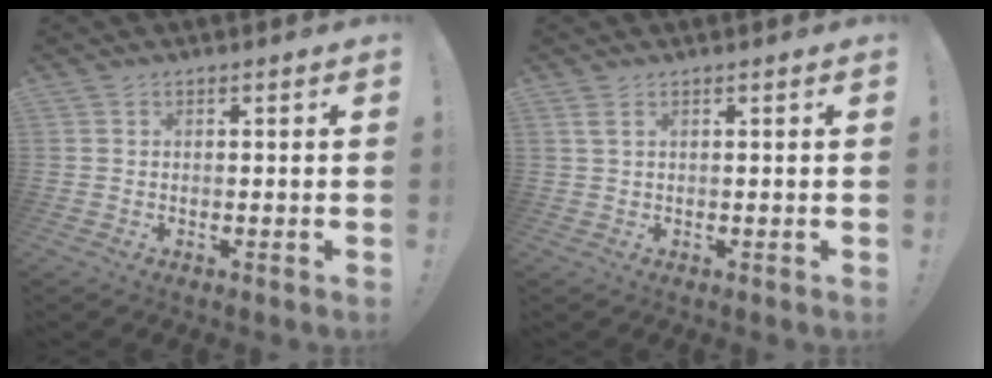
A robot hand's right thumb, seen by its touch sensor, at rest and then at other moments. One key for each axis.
{"total": 1.6, "fx": 0.7, "fy": 0.2, "fz": 1.4, "tx": -0.029, "ty": 0.001, "tz": 0.012}